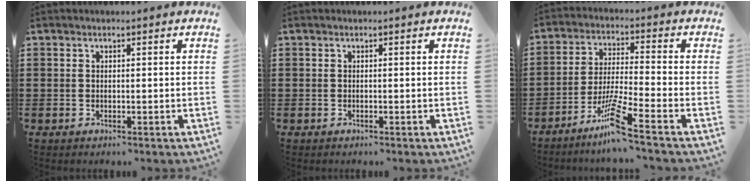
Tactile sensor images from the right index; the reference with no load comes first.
{"total": 0.0}
{"total": 8.3, "force": [-6.1, -0.4, 5.6], "torque": [-0.125, -0.016, -0.122]}